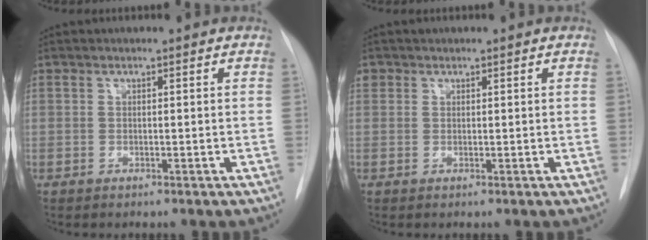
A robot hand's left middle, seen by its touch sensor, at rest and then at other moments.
{"total": 1.2, "force": [0.6, 1.0, 0.1], "torque": [0.009, 0.008, 0.009]}